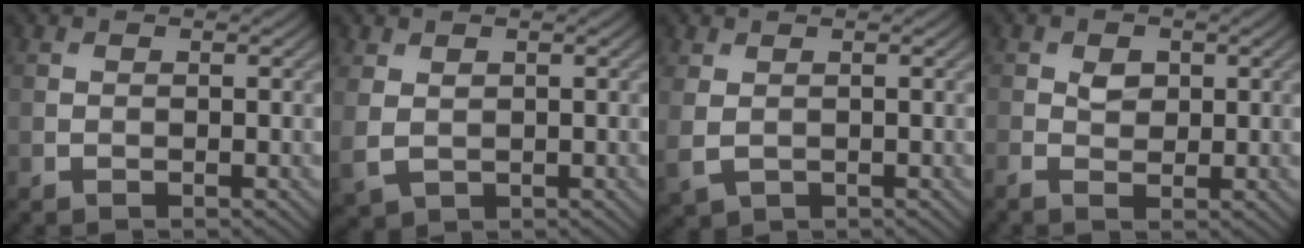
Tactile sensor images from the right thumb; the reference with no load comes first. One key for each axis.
{"total": 3.1, "fx": 0.6, "fy": 2.2, "fz": 2.0, "tx": -0.060, "ty": -0.008, "tz": 0.018}
{"total": 2.7, "fx": 0.2, "fy": 1.8, "fz": 1.9, "tx": -0.063, "ty": -0.008, "tz": 0.005}
{"total": 2.1, "fx": 0.2, "fy": 1.6, "fz": 1.4, "tx": -0.029, "ty": 0.000, "tz": 0.001}